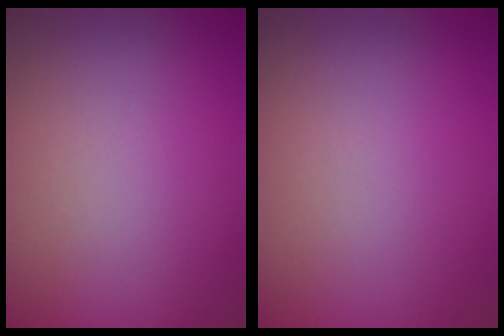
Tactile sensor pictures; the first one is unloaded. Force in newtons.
{"total": 0.0}